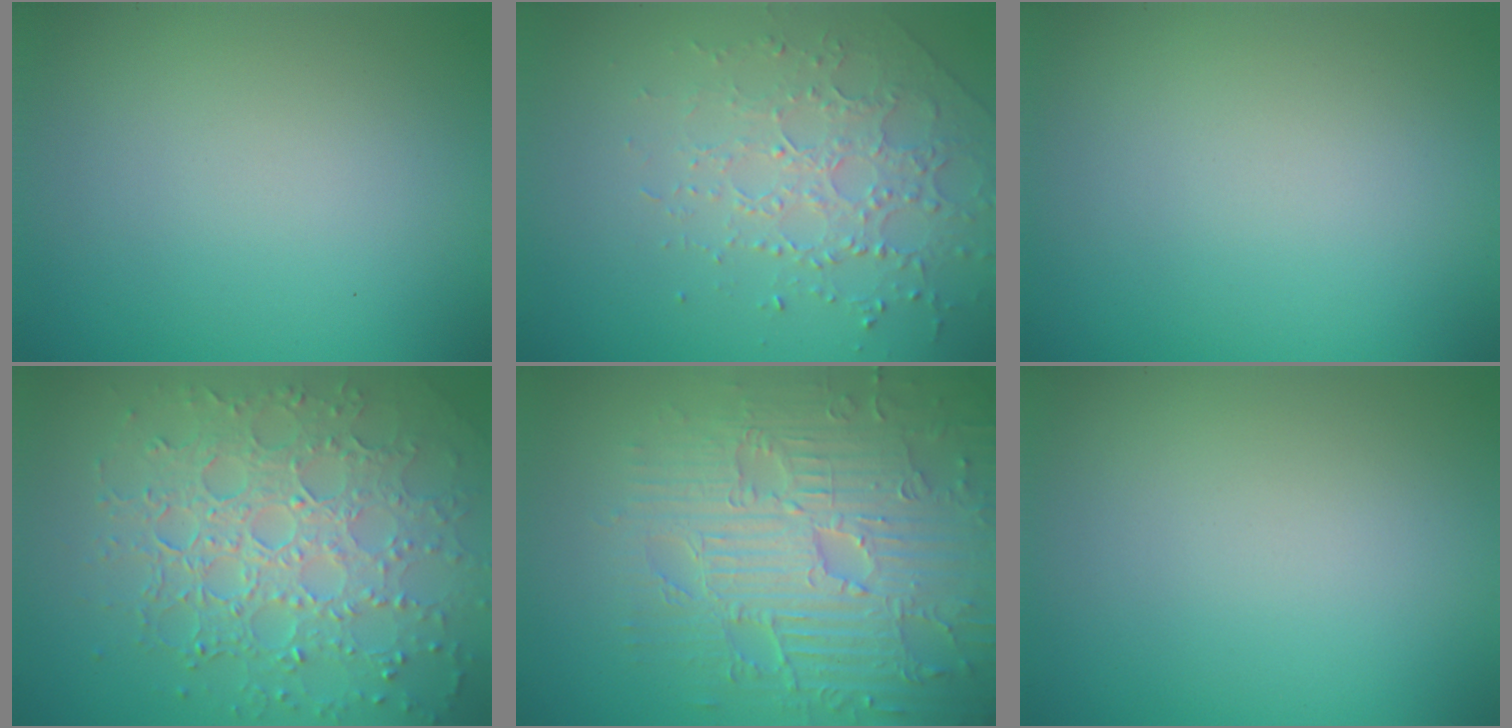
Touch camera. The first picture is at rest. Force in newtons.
{"total": 2.6, "press": 2.4, "slide": 1.1}
{"total": 0.0}
{"total": 8.1, "press": 5.7, "slide": 5.8}
{"total": 9.0, "press": 6.5, "slide": 6.2}
{"total": 0.0}